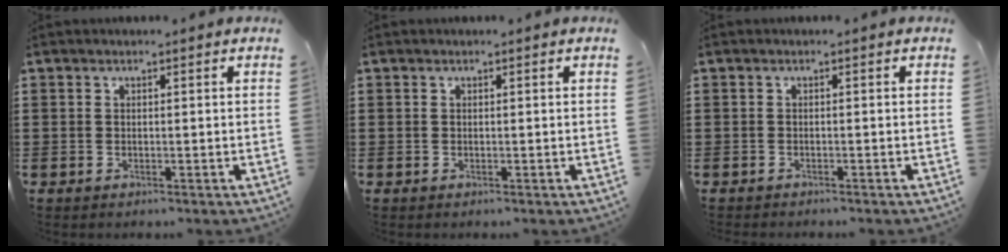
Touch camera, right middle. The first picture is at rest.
{"total": 0.0}
{"total": 0.5, "force": [-0.5, 0.0, 0.0], "torque": [-0.001, -0.001, -0.011]}